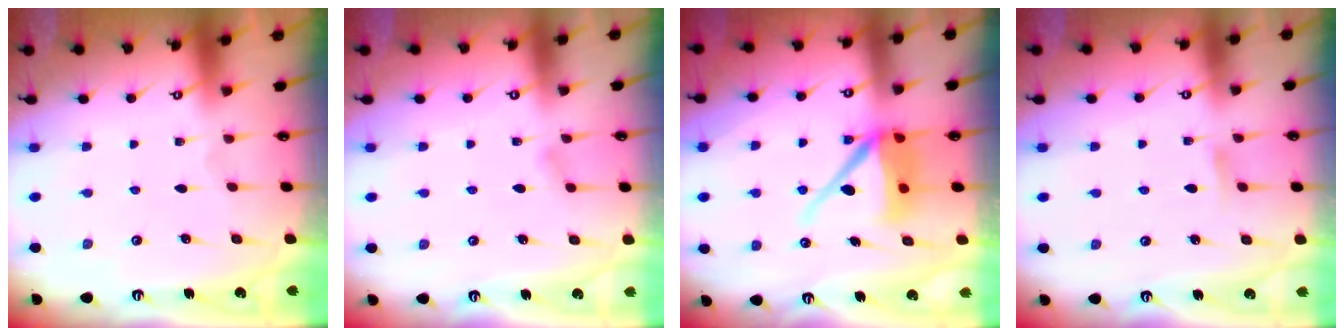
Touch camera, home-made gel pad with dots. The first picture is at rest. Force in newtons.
{"total": 3.7, "press": 3.7, "slide": 0.5}
{"total": 10.0, "press": 9.9, "slide": 1.4}
{"total": 4.3, "press": 4.2, "slide": 0.4}